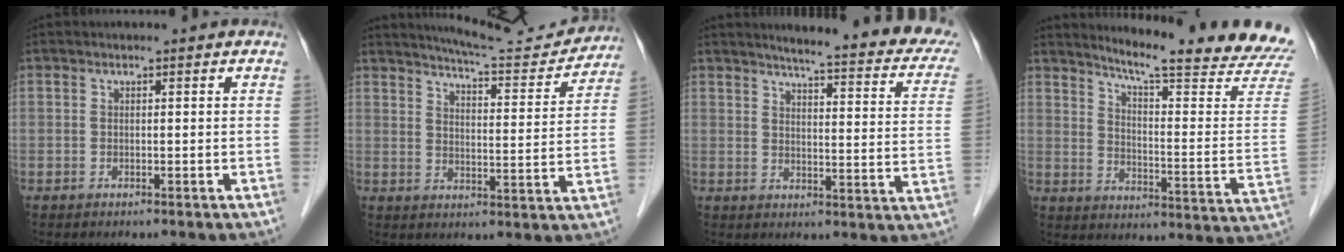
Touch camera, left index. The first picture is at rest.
{"total": 13.7, "force": [13.2, 0.9, 3.4], "torque": [-0.050, -0.023, 0.172]}
{"total": 20.9, "force": [18.0, 2.4, 10.4], "torque": [-0.120, -0.046, 0.196]}
{"total": 22.2, "force": [20.0, -0.8, 9.6], "torque": [-0.142, -0.111, 0.244]}